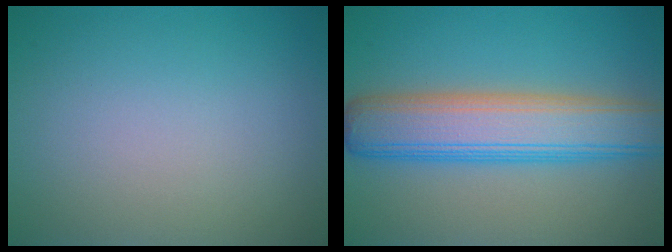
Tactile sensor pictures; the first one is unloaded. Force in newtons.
{"total": 8.1, "press": 8.1, "slide": 0.3}